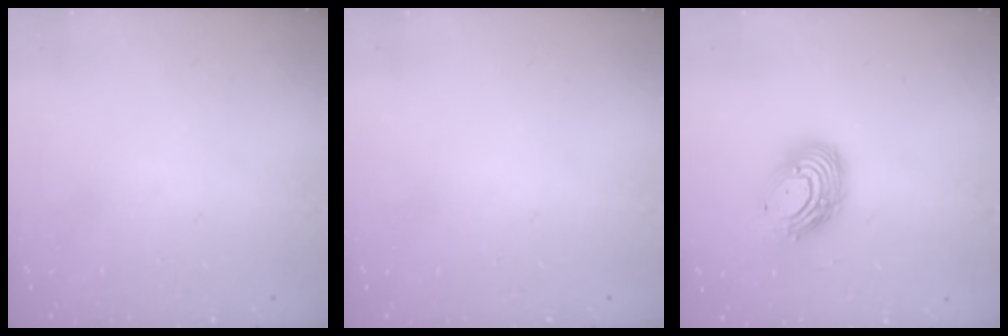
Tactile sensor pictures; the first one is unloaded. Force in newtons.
{"total": 0.0}
{"total": 13.0, "press": 12.9, "slide": 1.2}